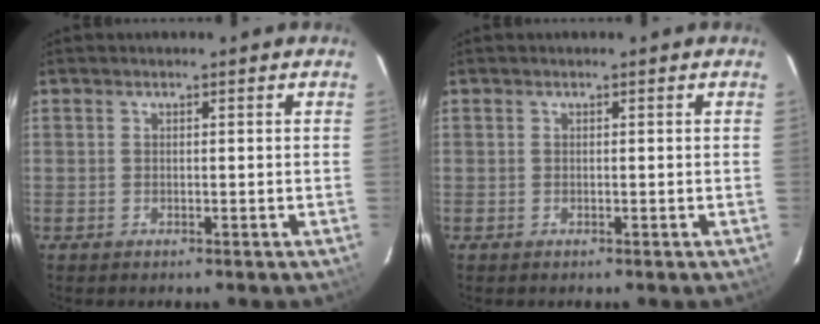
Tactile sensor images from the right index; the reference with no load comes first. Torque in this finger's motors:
{"motor_torque": [0.00, 0.00, 0.00, 0.00]}